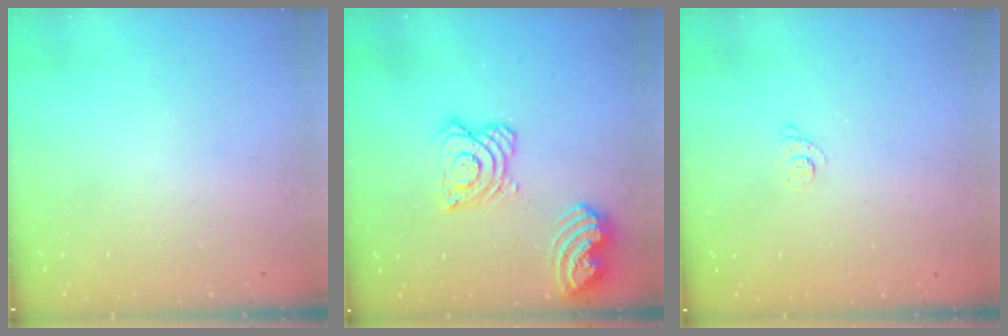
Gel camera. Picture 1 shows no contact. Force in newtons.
{"total": 16.3, "press": 16.1, "slide": 2.3}
{"total": 2.3, "press": 2.2, "slide": 0.2}